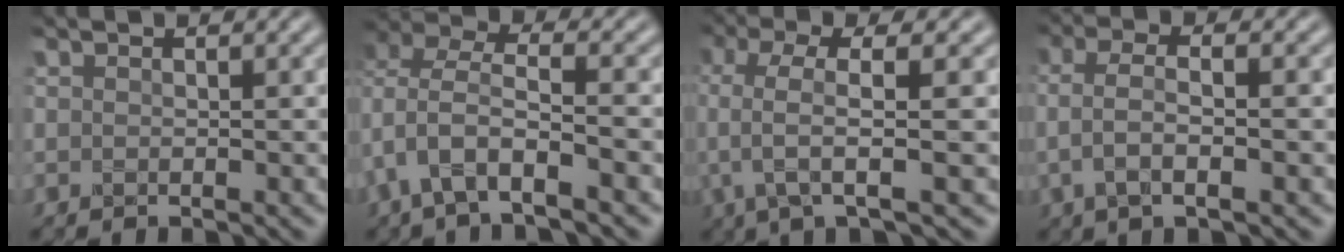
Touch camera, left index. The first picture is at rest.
{"total": 5.8, "force": [-2.0, 3.0, 4.5], "torque": [-0.093, 0.007, -0.041]}
{"total": 4.7, "force": [0.6, 1.0, 4.6], "torque": [-0.093, 0.006, 0.009]}
{"total": 3.3, "force": [-0.4, 1.1, 3.1], "torque": [-0.070, 0.009, -0.010]}